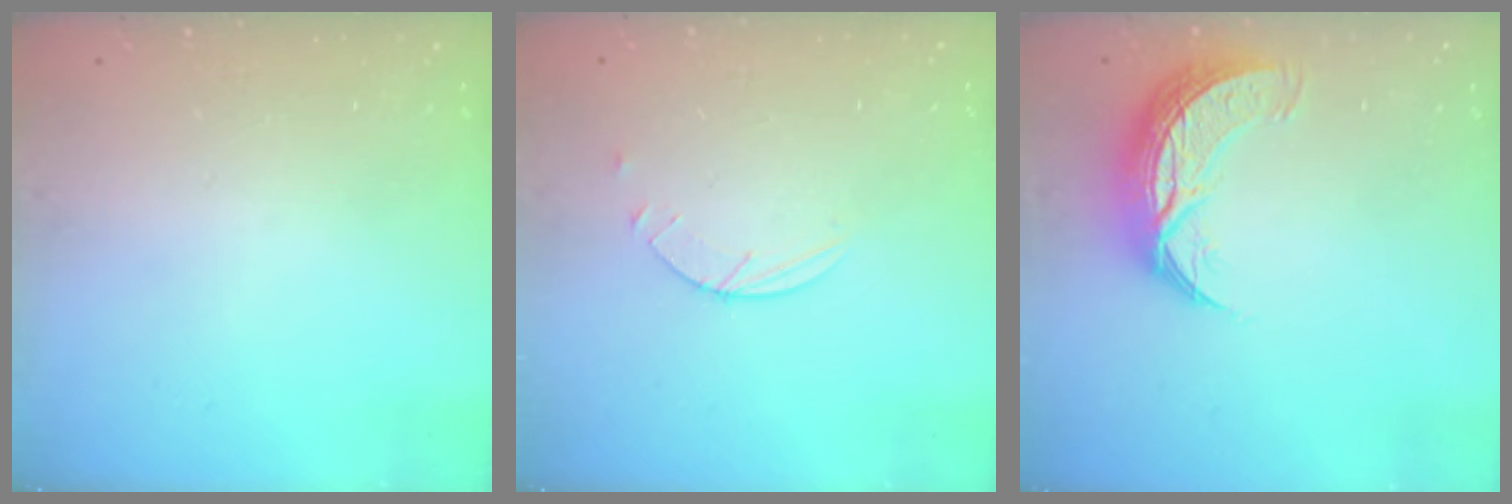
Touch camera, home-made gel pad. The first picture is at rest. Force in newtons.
{"total": 2.5, "press": 2.4, "slide": 0.3}
{"total": 10.3, "press": 10.2, "slide": 0.7}